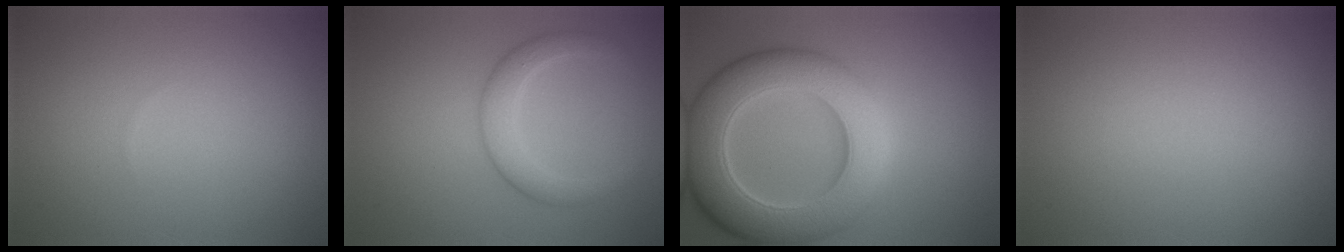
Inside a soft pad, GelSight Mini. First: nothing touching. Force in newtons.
{"total": 2.9, "press": 2.9, "slide": 0.3}
{"total": 10.1, "press": 10.1, "slide": 0.3}
{"total": 0.0}